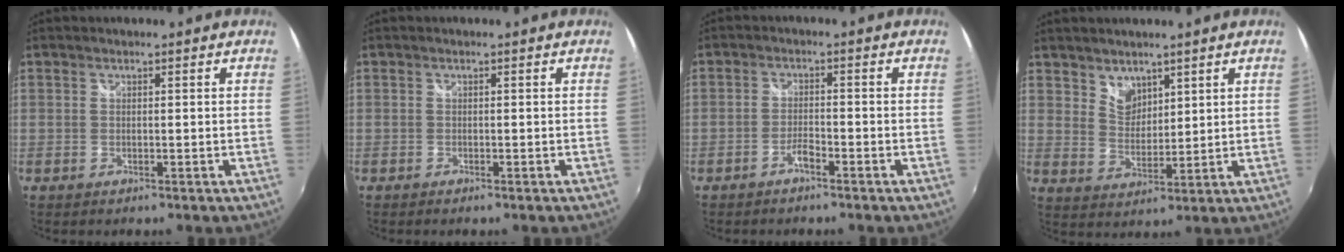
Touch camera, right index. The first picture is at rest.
{"total": 0.5, "force": [-0.5, 0.2, 0.2], "torque": [-0.005, -0.003, -0.010]}
{"total": 2.3, "force": [-1.8, 0.4, 1.3], "torque": [-0.035, 0.004, -0.038]}
{"total": 5.0, "force": [3.7, 3.1, 1.3], "torque": [-0.008, 0.004, 0.070]}